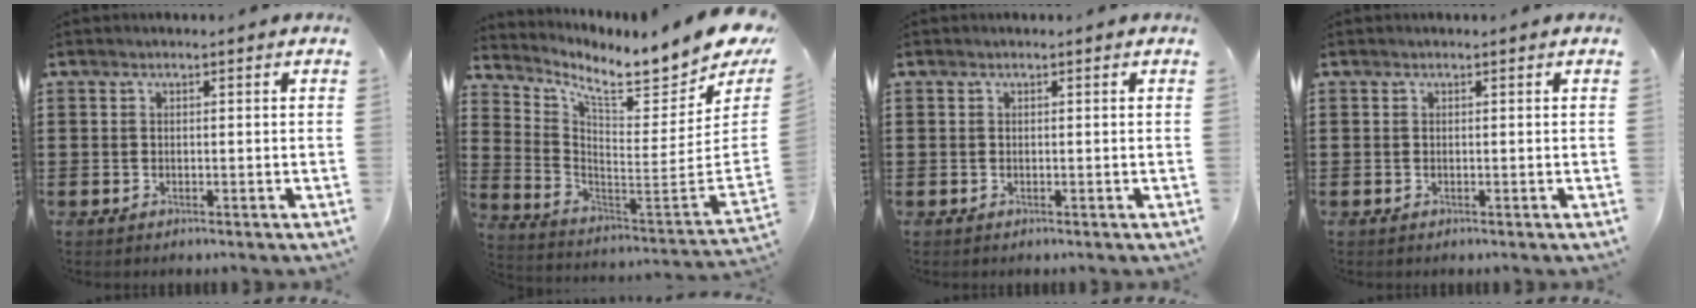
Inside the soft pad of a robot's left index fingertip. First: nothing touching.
{"total": 8.6, "force": [7.1, 0.8, 4.7], "torque": [-0.104, -0.077, 0.113]}
{"total": 0.0}
{"total": 0.0}